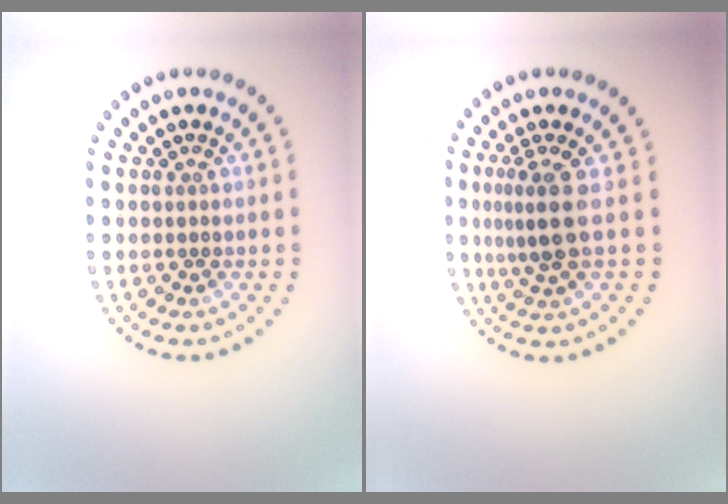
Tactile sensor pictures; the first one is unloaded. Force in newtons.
{"total": 2.8, "press": 2.0, "slide": 1.9}